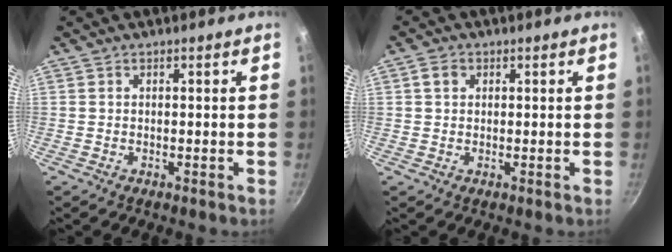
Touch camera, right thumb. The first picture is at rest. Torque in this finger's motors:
{"motor_torque": [-0.17, 1.04, 0.55, -0.04, -0.01]}